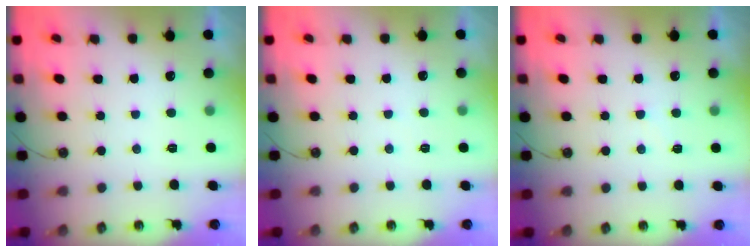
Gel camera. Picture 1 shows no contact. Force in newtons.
{"total": 1.4, "press": 1.3, "slide": 0.3}
{"total": 5.1, "press": 5.0, "slide": 0.6}